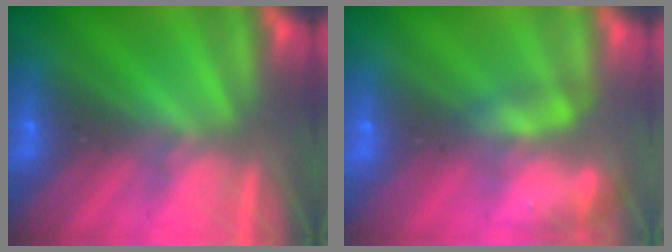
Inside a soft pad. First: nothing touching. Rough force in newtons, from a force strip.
{"total": 2.4}